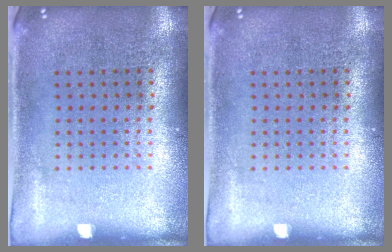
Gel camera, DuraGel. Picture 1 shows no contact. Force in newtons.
{"total": 0.0}